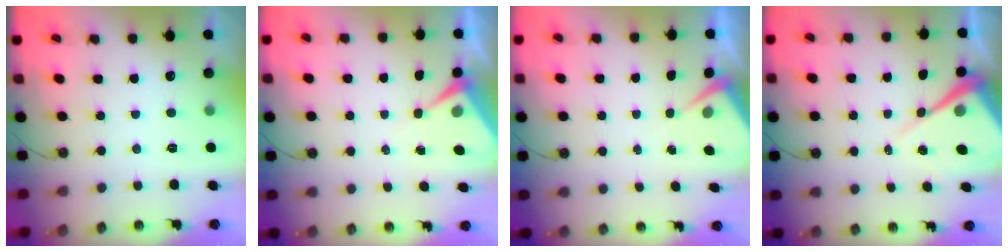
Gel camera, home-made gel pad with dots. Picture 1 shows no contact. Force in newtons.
{"total": 5.8, "press": 5.8, "slide": 0.6}
{"total": 4.2, "press": 4.2, "slide": 0.6}
{"total": 9.6, "press": 9.6, "slide": 0.7}